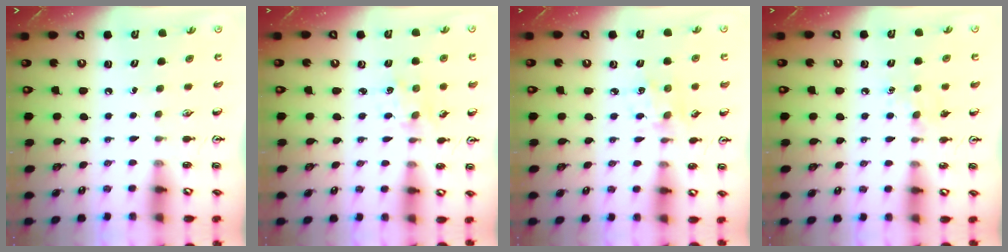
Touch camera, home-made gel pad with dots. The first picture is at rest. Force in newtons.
{"total": 1.9, "press": 1.9, "slide": 0.3}
{"total": 2.8, "press": 2.8, "slide": 0.5}
{"total": 4.7, "press": 4.6, "slide": 0.8}